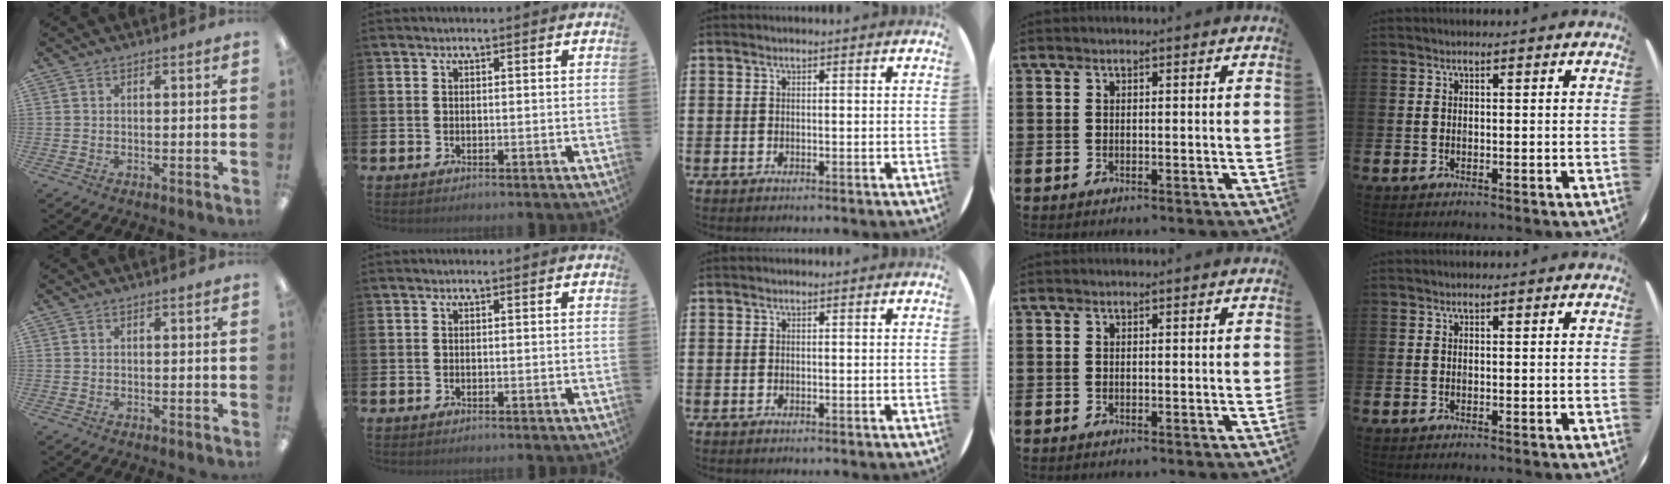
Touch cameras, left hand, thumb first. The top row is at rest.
{}